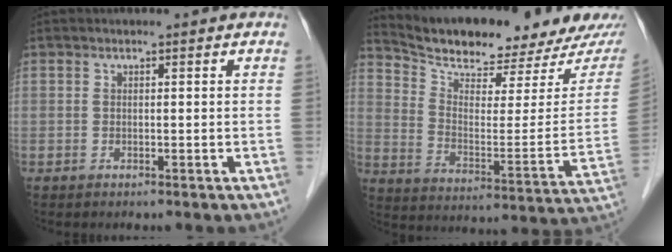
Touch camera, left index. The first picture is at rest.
{"total": 19.0, "force": [17.5, 2.7, 6.9], "torque": [-0.113, -0.044, 0.254]}